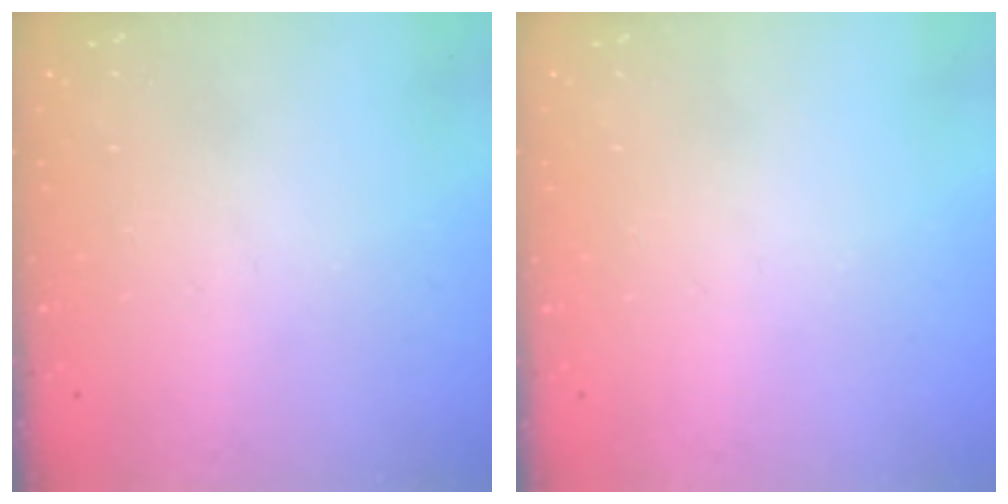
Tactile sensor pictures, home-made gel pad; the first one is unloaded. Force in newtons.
{"total": 0.0}